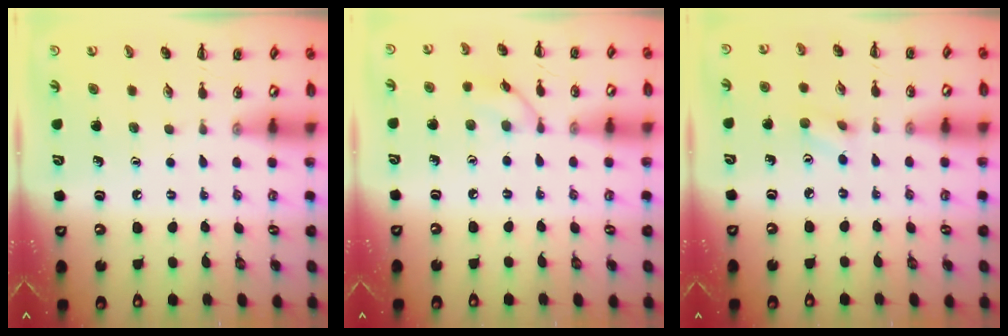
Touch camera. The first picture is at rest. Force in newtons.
{"total": 6.8, "press": 6.7, "slide": 1.2}
{"total": 3.2, "press": 3.1, "slide": 1.0}